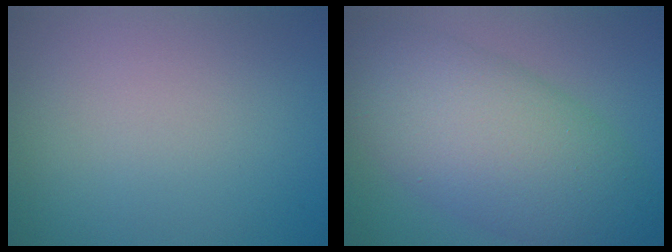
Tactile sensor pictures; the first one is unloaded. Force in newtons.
{"total": 10.4, "press": 10.4, "slide": 0.2}